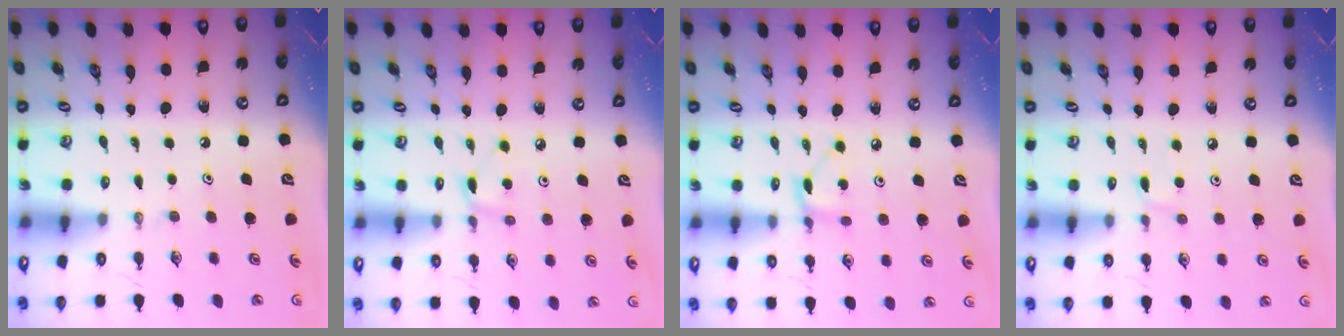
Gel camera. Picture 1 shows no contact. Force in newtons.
{"total": 4.3, "press": 4.2, "slide": 0.7}
{"total": 2.6, "press": 2.6, "slide": 0.3}
{"total": 3.4, "press": 3.4, "slide": 0.5}